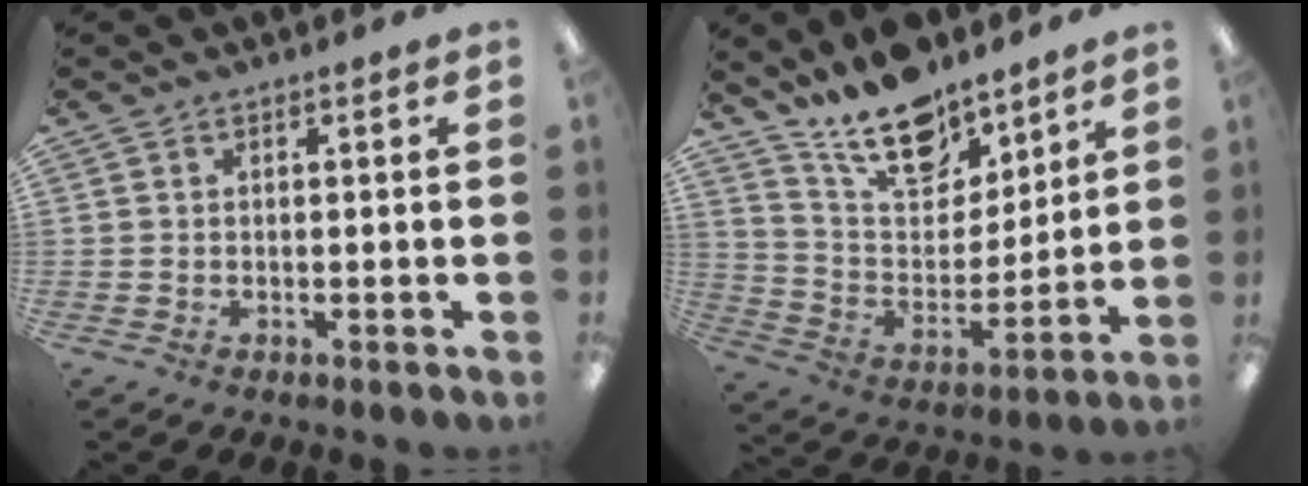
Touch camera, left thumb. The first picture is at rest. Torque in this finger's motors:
{"motor_torque": [0.58, 0.36, 1.50, -1.27, 0.14]}